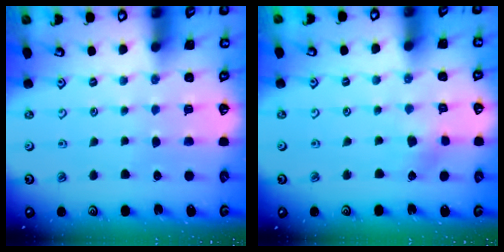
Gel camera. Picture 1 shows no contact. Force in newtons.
{"total": 3.4, "press": 3.3, "slide": 0.4}